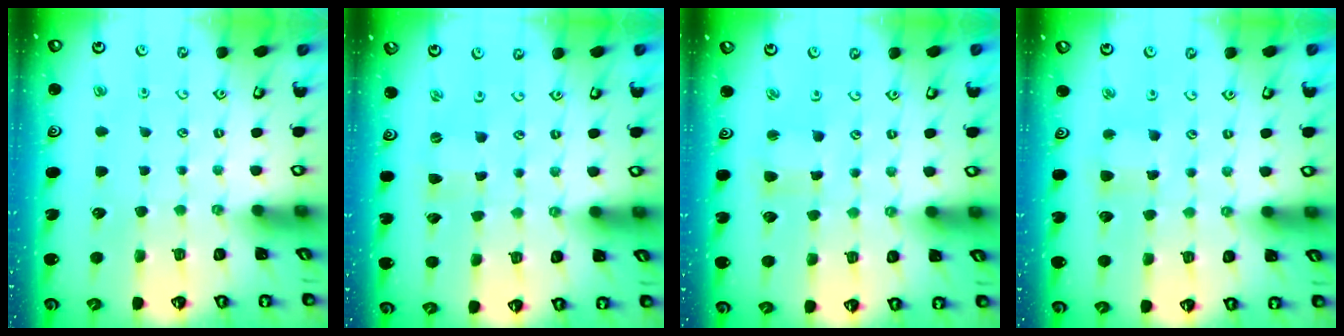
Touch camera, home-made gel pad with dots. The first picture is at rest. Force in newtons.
{"total": 0.0}
{"total": 1.9, "press": 1.9, "slide": 0.2}
{"total": 3.6, "press": 3.6, "slide": 0.4}